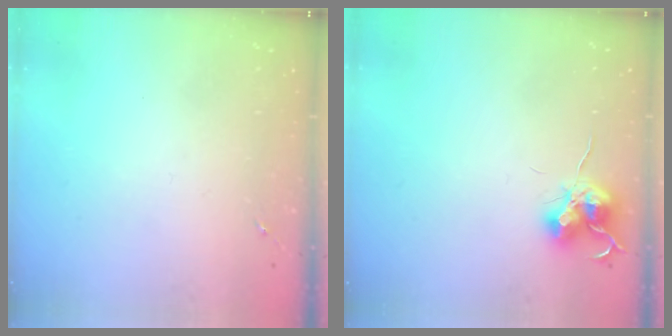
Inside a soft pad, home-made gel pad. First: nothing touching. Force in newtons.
{"total": 10.9, "press": 10.8, "slide": 0.8}